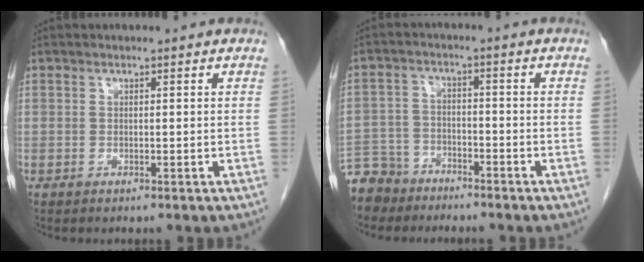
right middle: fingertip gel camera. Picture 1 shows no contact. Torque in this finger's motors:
{"motor_torque": [1.07, -1.07, 0.39, 0.03]}